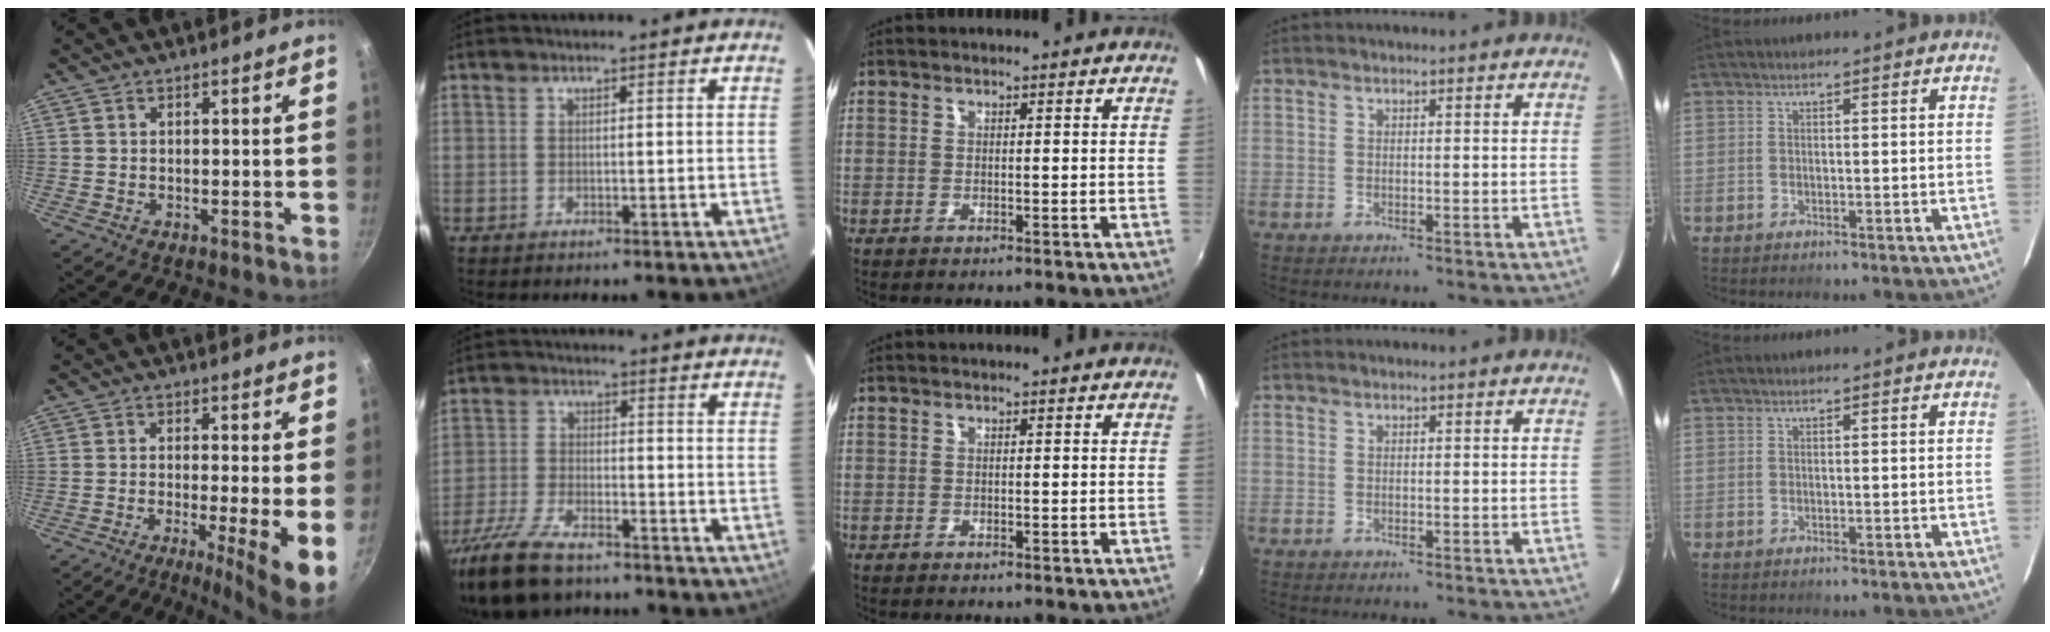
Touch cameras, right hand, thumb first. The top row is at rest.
{"thumb": {"total": 8.9, "force": [-1.9, 0.9, 8.7], "torque": [-0.132, -0.009, -0.030]}, "index": {"total": 14.9, "force": [-11.9, 5.2, 7.4], "torque": [-0.176, -0.028, -0.224]}}